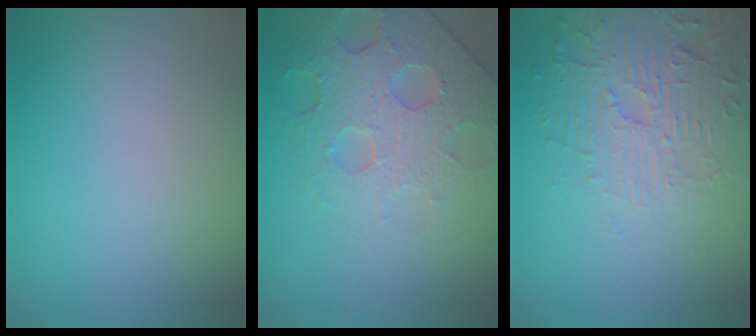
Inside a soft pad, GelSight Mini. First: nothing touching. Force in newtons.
{"total": 5.6, "press": 4.9, "slide": 2.9}
{"total": 5.5, "press": 3.5, "slide": 4.2}